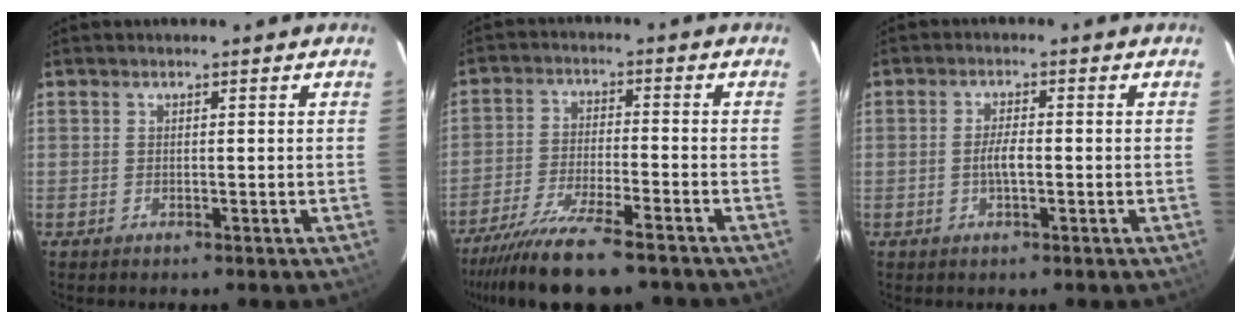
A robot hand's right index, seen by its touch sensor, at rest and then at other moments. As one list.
[{"total": 14.7, "force": [-12.1, 2.6, 8.1], "torque": [-0.175, -0.030, -0.207]}, {"total": 3.1, "force": [-0.6, 0.8, 2.9], "torque": [-0.055, 0.001, -0.011]}]